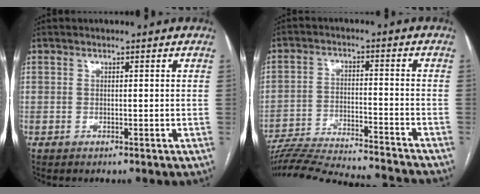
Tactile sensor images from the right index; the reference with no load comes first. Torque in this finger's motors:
{"motor_torque": [-1.12, -0.59, -1.05, -0.21]}